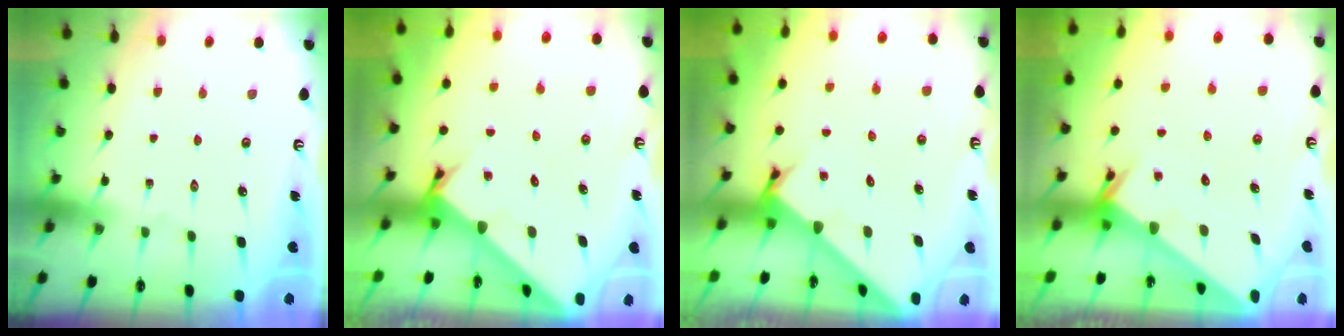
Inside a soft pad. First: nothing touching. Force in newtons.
{"total": 2.8, "press": 2.8, "slide": 0.2}
{"total": 2.7, "press": 2.7, "slide": 0.2}
{"total": 2.0, "press": 2.0, "slide": 0.0}